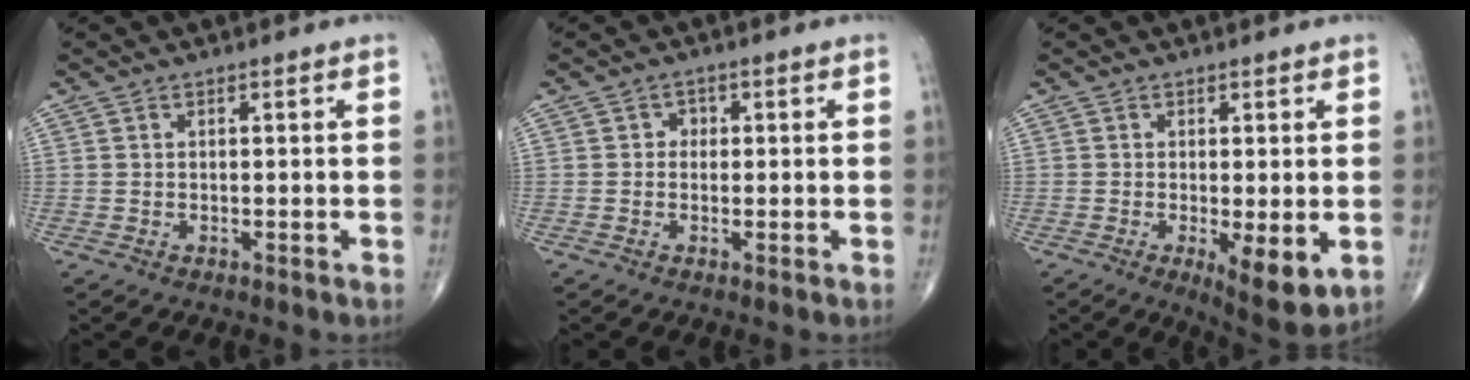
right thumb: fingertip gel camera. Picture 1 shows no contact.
{"total": 1.5, "force": [0.1, 1.4, 0.6], "torque": [0.003, 0.005, -0.006]}
{"total": 7.5, "force": [-1.7, 2.3, 6.9], "torque": [-0.102, -0.022, -0.022]}